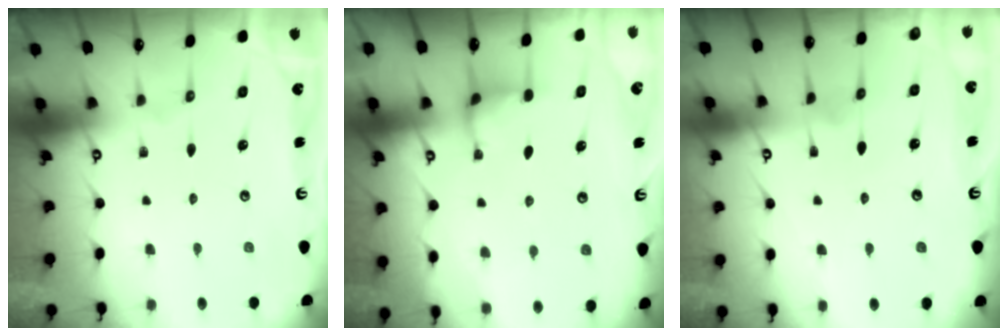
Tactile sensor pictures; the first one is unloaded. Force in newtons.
{"total": 3.0, "press": 3.0, "slide": 0.3}
{"total": 2.8, "press": 2.8, "slide": 0.3}